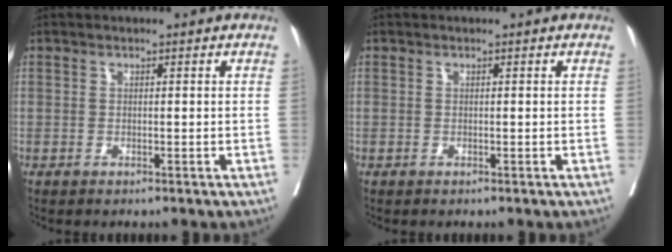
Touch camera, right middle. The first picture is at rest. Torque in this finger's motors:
{"motor_torque": [0.24, -0.22, 0.00, -0.01]}